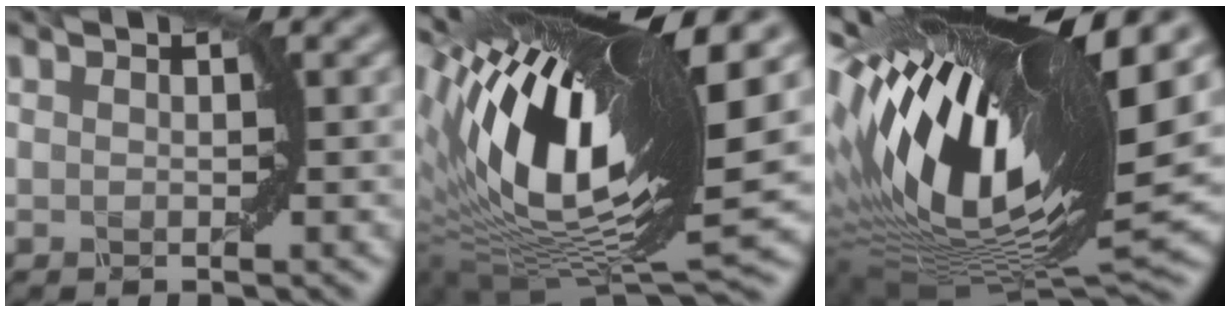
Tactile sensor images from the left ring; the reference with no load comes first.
{"total": 15.2, "force": [4.9, 5.6, 13.3], "torque": [-0.254, 0.010, 0.086]}
{"total": 17.7, "force": [4.1, 5.9, 16.2], "torque": [-0.294, 0.000, 0.082]}